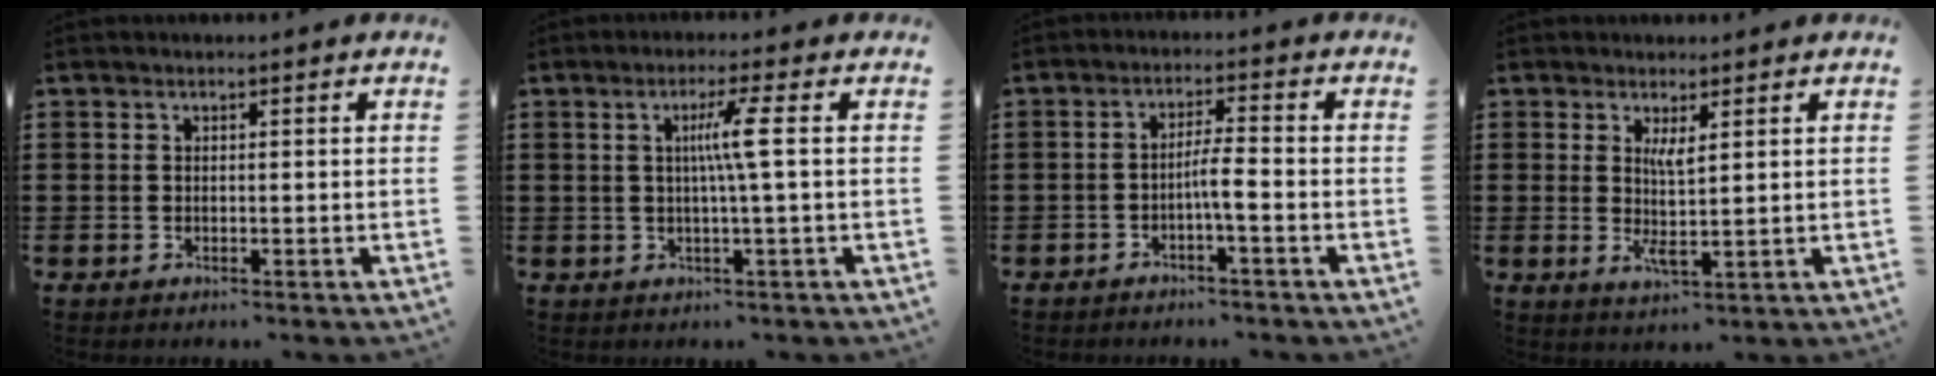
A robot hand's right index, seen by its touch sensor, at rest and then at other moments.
{"total": 4.6, "force": [0.4, -0.7, 4.6], "torque": [-0.087, -0.006, -0.001]}
{"total": 3.7, "force": [-1.5, 0.2, 3.4], "torque": [-0.061, 0.000, -0.029]}
{"total": 3.1, "force": [1.0, 0.5, 2.9], "torque": [-0.059, -0.005, 0.017]}